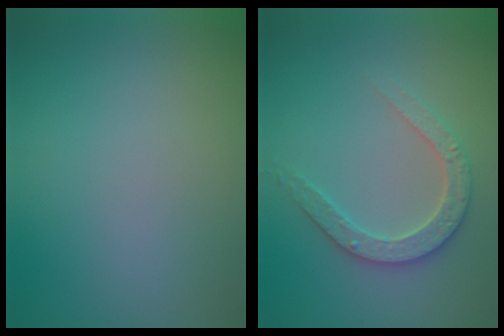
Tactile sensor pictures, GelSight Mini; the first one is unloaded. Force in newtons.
{"total": 2.9, "press": 2.9, "slide": 0.5}